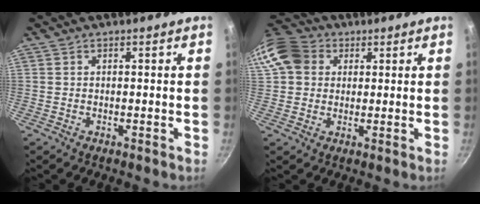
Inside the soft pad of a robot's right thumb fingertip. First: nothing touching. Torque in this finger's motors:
{"motor_torque": [-0.83, 1.04, 0.13, -0.13, 0.07]}